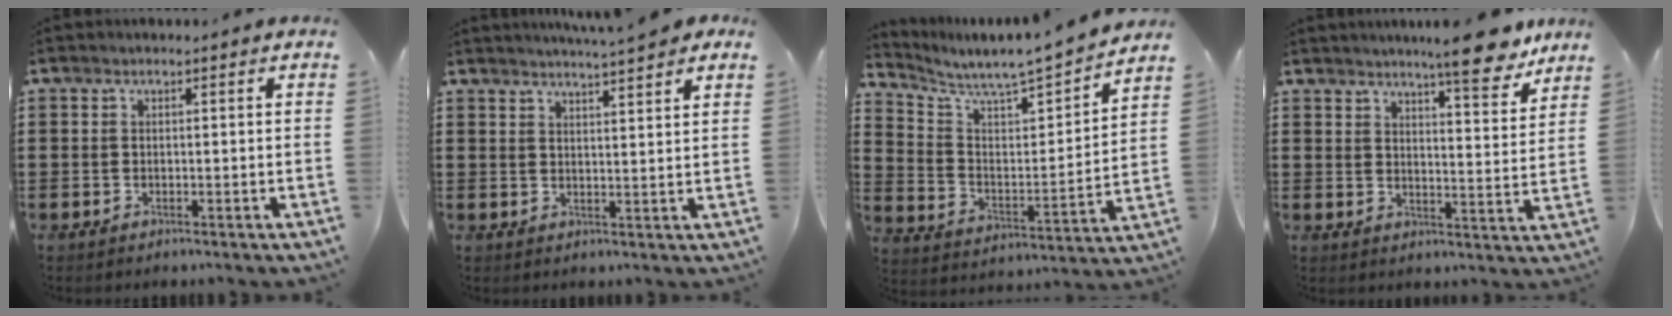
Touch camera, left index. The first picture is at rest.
{"total": 3.7, "force": [3.5, -0.6, 1.1], "torque": [-0.033, -0.012, 0.063]}
{"total": 4.9, "force": [4.8, -0.2, 1.3], "torque": [-0.052, -0.053, 0.071]}
{"total": 9.0, "force": [7.7, 0.4, 4.6], "torque": [-0.071, -0.040, 0.131]}